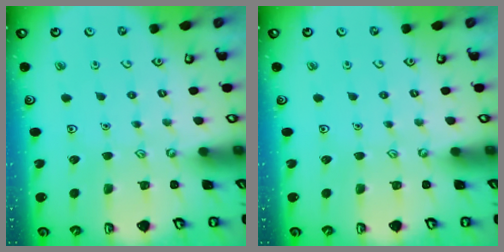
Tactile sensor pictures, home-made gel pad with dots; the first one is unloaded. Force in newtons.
{"total": 0.0}